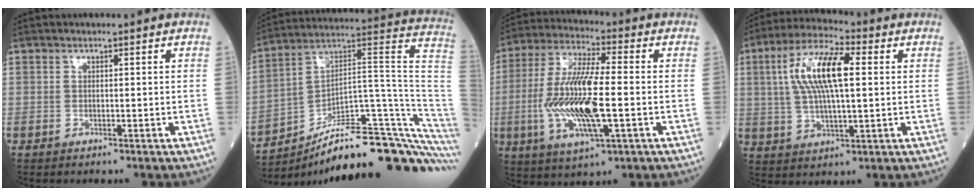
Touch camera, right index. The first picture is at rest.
{"total": 25.0, "force": [-18.8, 2.6, 16.2], "torque": [-0.132, 0.067, -0.278]}
{"total": 15.4, "force": [-2.6, 2.9, 14.9], "torque": [-0.310, -0.009, -0.045]}
{"total": 12.3, "force": [2.5, 3.3, 11.6], "torque": [-0.236, 0.020, 0.045]}